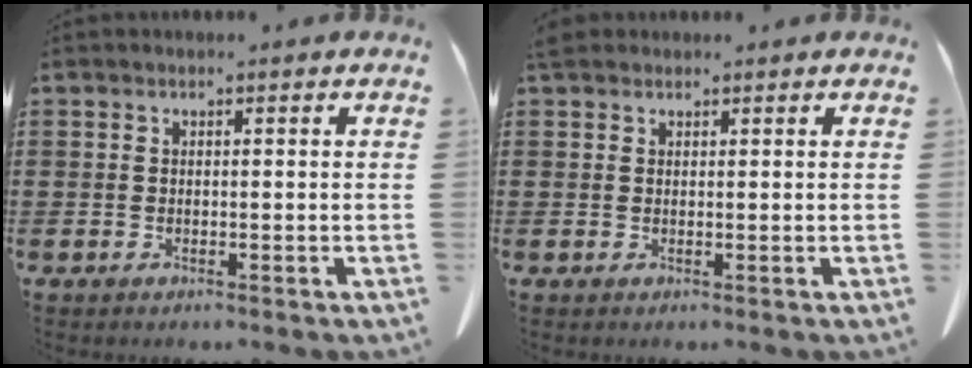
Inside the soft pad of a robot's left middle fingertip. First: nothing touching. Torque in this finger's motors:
{"motor_torque": [0.58, -0.04, 0.09, 0.04]}